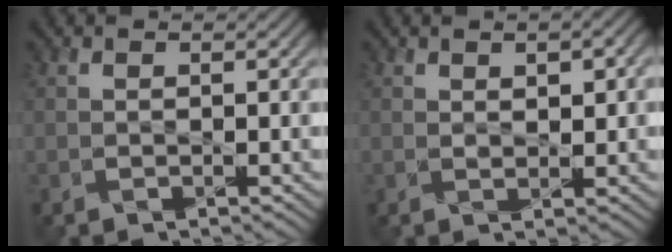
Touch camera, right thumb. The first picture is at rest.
{"total": 3.3, "force": [1.2, 1.5, 2.7], "torque": [-0.043, -0.002, 0.025]}